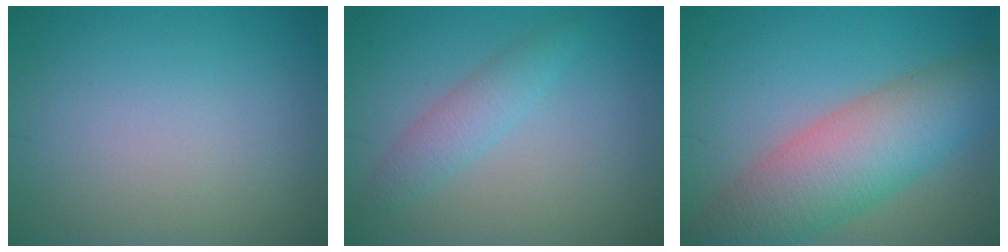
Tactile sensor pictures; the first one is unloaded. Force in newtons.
{"total": 2.4, "press": 2.4, "slide": 0.1}
{"total": 8.8, "press": 8.8, "slide": 0.5}